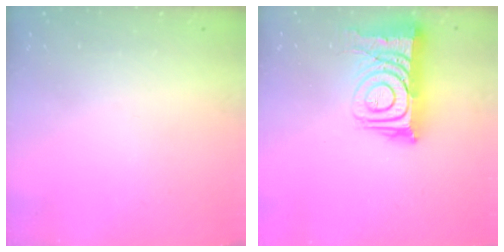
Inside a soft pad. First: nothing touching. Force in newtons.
{"total": 16.4, "press": 16.3, "slide": 1.6}